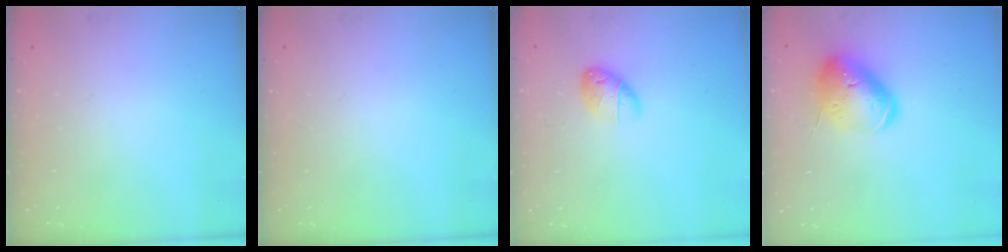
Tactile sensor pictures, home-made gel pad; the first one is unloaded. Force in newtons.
{"total": 0.0}
{"total": 7.6, "press": 7.4, "slide": 1.9}
{"total": 14.6, "press": 14.5, "slide": 2.3}